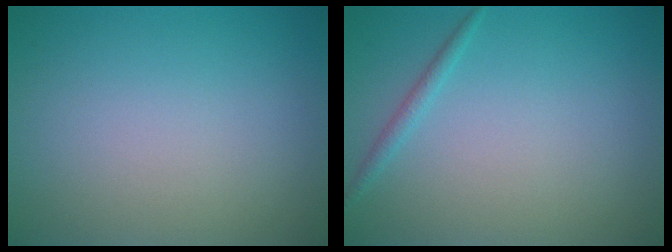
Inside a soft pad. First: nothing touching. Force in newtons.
{"total": 1.1, "press": 1.0, "slide": 0.1}